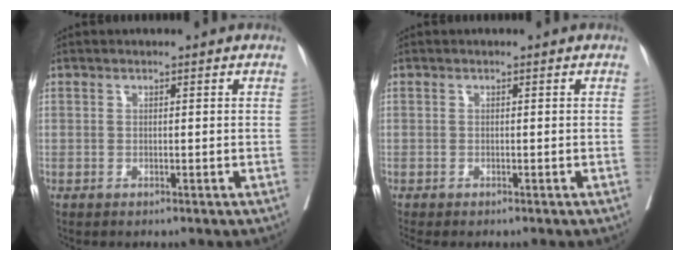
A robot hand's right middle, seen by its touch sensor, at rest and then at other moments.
{"total": 1.3, "force": [-1.2, 0.2, 0.6], "torque": [-0.009, -0.004, -0.019]}